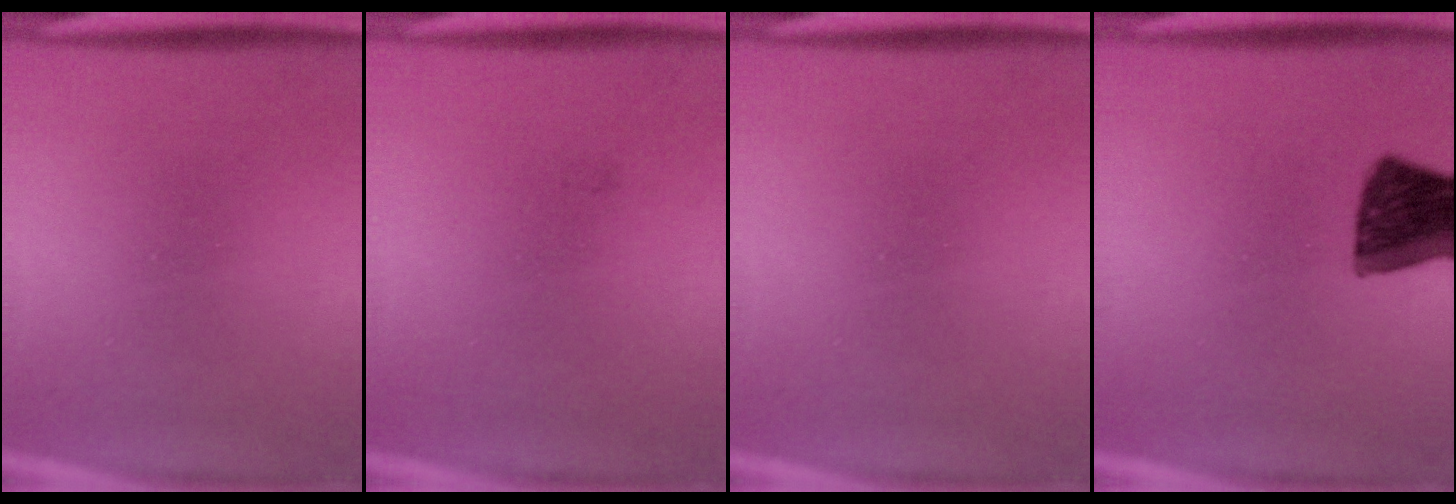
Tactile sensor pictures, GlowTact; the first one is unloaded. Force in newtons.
{"total": 0.7}
{"total": 0.0}
{"total": 11.0}